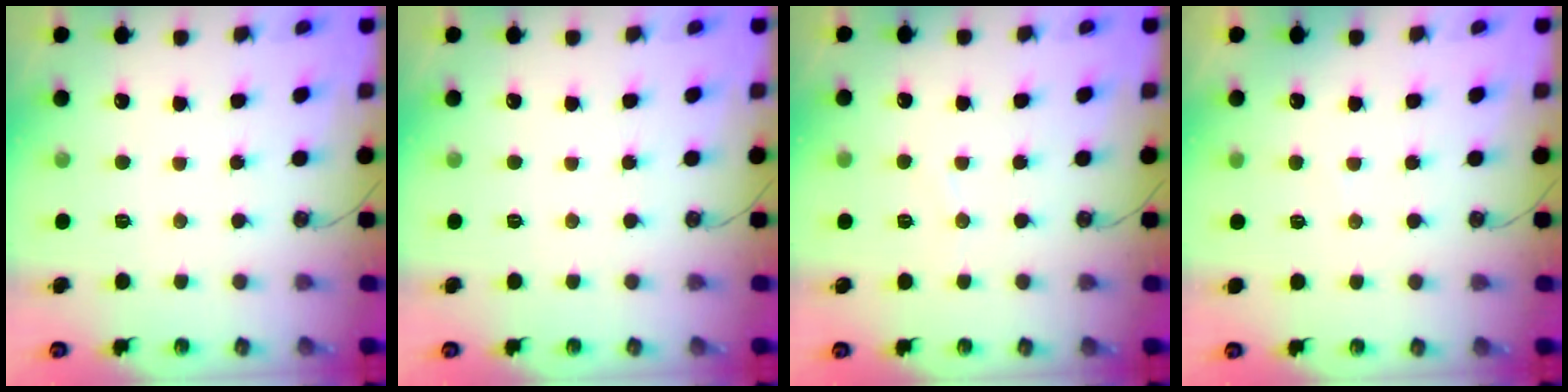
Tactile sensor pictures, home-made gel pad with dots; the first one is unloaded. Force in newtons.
{"total": 0.0}
{"total": 4.7, "press": 4.6, "slide": 0.4}
{"total": 3.5, "press": 3.1, "slide": 1.7}